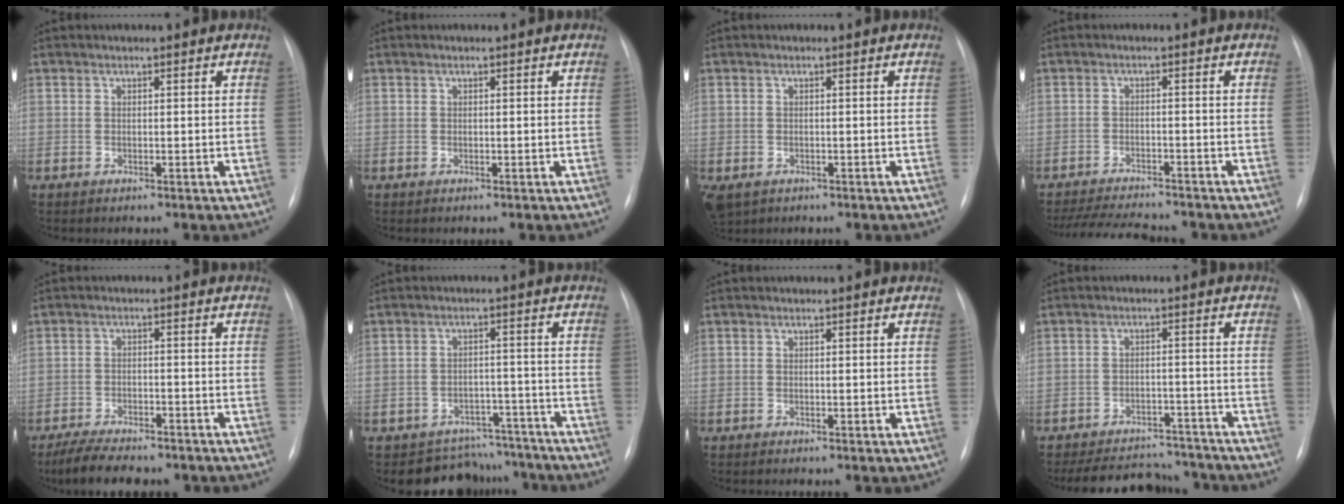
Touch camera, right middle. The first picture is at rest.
{"total": 0.0}
{"total": 4.9, "force": [-2.6, 3.7, 2.0], "torque": [-0.047, -0.005, -0.034]}
{"total": 10.3, "force": [-9.6, 1.2, 3.7], "torque": [-0.061, -0.007, -0.144]}
{"total": 9.7, "force": [-8.1, 2.8, 4.6], "torque": [-0.074, -0.010, -0.120]}
{"total": 7.9, "force": [-7.0, 3.5, -1.0], "torque": [0.033, 0.039, -0.093]}
{"total": 0.0}
{"total": 13.4, "force": [-12.3, 4.2, 3.1], "torque": [-0.049, 0.012, -0.164]}